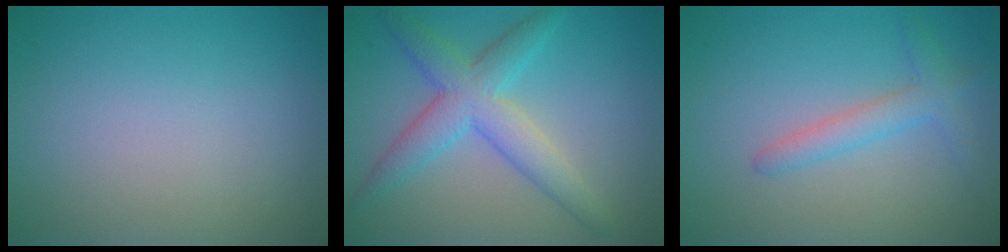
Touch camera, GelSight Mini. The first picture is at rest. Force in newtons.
{"total": 5.2, "press": 5.1, "slide": 0.3}
{"total": 2.4, "press": 2.4, "slide": 0.1}